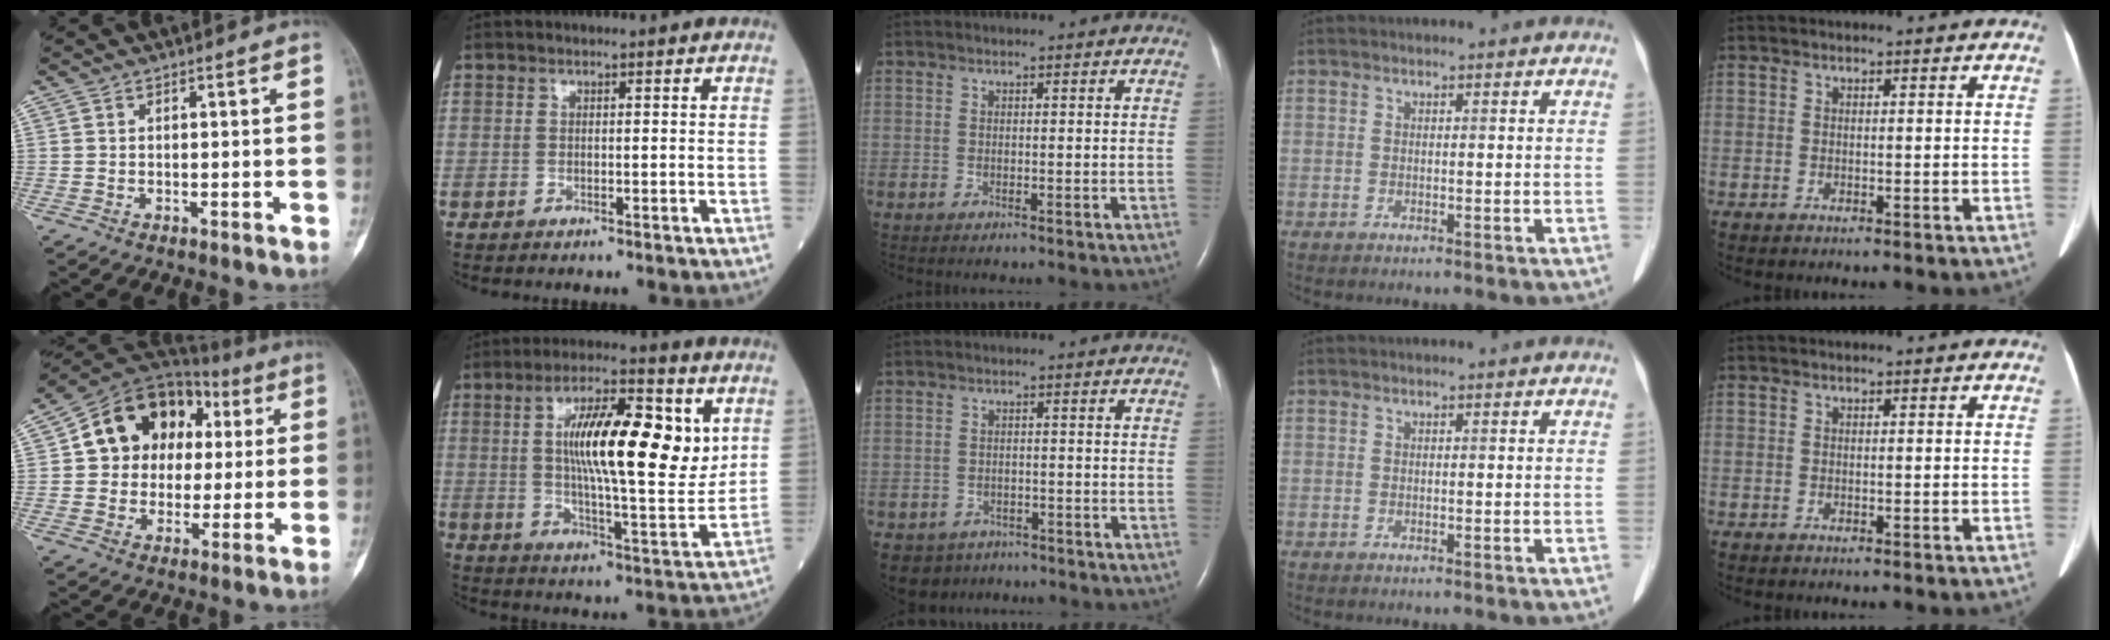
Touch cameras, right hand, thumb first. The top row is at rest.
{"thumb": {"total": 16.9, "force": [3.6, 13.5, 9.4], "torque": [-0.104, 0.028, 0.058]}, "index": {"total": 17.5, "force": [4.6, 3.9, 16.4], "torque": [-0.272, 0.007, 0.071]}, "middle": {"total": 4.8, "force": [-3.5, 3.4, 0.1], "torque": [-0.003, 0.005, -0.050]}}